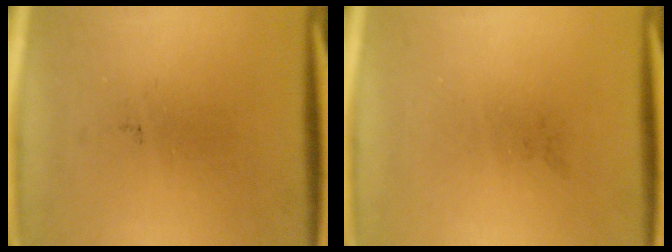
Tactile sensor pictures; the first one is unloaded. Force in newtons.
{"total": 0.0}